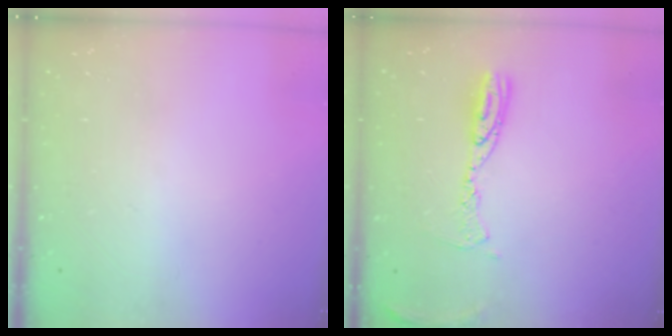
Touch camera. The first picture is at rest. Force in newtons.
{"total": 9.5, "press": 9.4, "slide": 0.9}